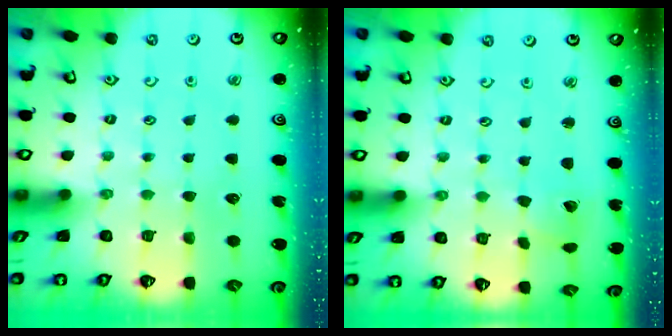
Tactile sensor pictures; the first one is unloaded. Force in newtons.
{"total": 2.8, "press": 2.8, "slide": 0.3}